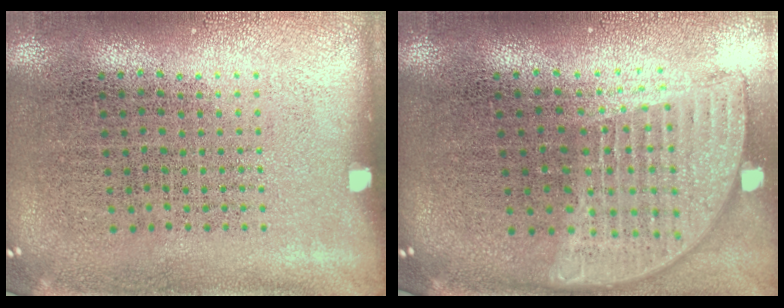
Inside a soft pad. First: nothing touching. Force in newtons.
{"total": 1.9, "press": 1.5, "slide": 1.1}